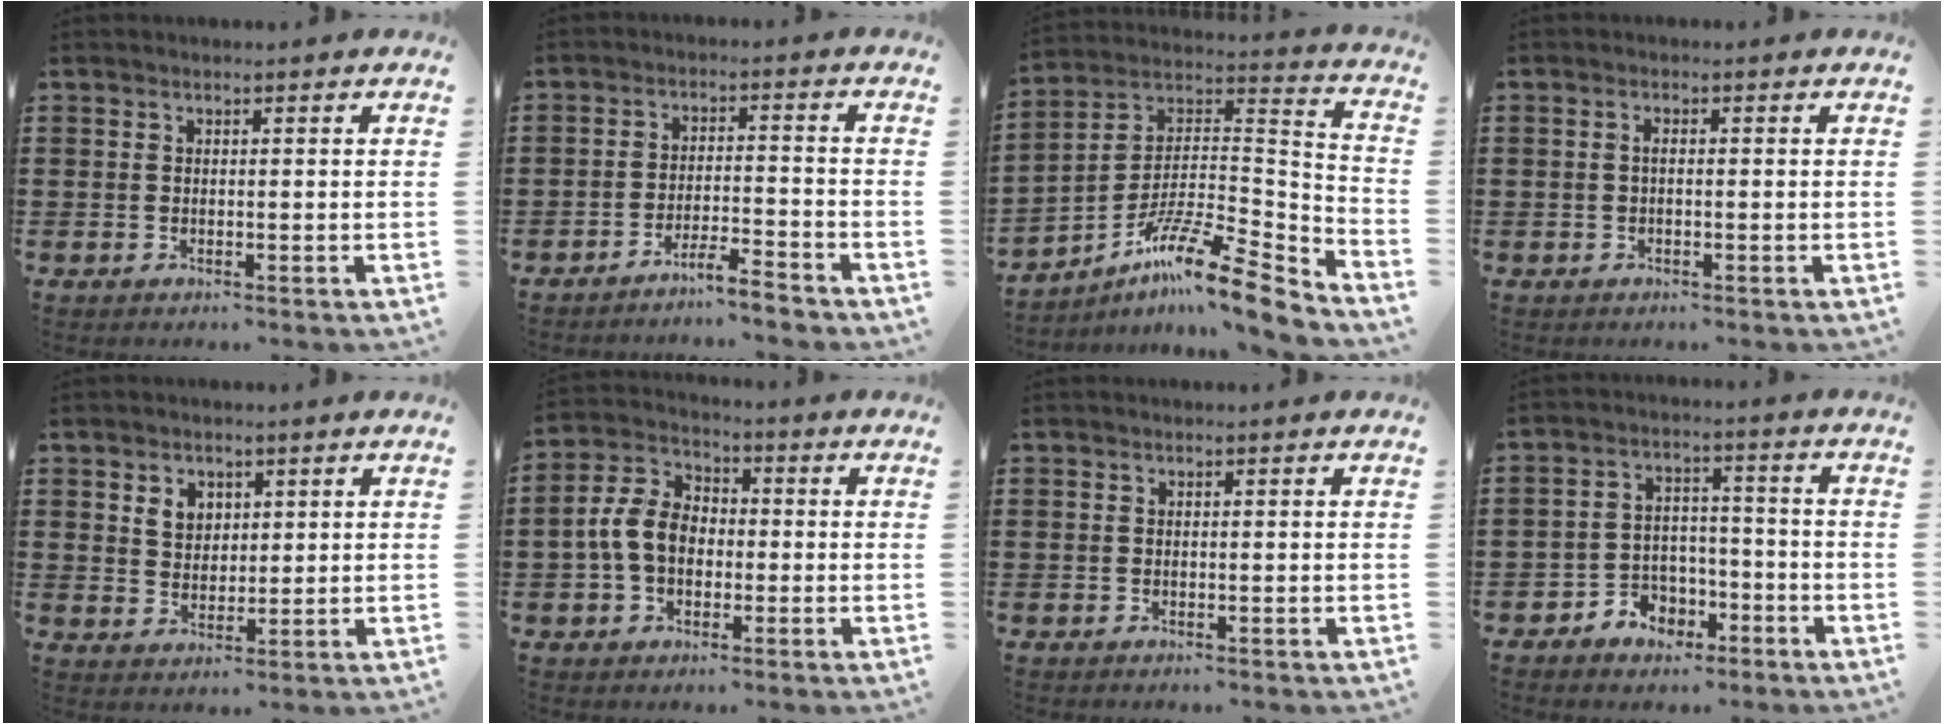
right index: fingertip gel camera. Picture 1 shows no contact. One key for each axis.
{"total": 4.5, "fx": -4.3, "fy": -0.4, "fz": 1.2, "tx": -0.022, "ty": -0.002, "tz": -0.086}
{"total": 12.3, "fx": -9.5, "fy": 1.3, "fz": 7.8, "tx": -0.133, "ty": 0.013, "tz": -0.182}
{"total": 1.0, "fx": -0.2, "fy": 0.3, "fz": 0.9, "tx": -0.018, "ty": -0.002, "tz": -0.004}
{"total": 3.6, "fx": 1.8, "fy": 2.8, "fz": 1.3, "tx": -0.035, "ty": 0.011, "tz": 0.032}
{"total": 7.6, "fx": -1.0, "fy": 5.5, "fz": 5.2, "tx": -0.128, "ty": 0.007, "tz": -0.023}
{"total": 0.0}
{"total": 4.2, "fx": -2.7, "fy": 3.2, "fz": 0.8, "tx": -0.024, "ty": 0.012, "tz": -0.054}